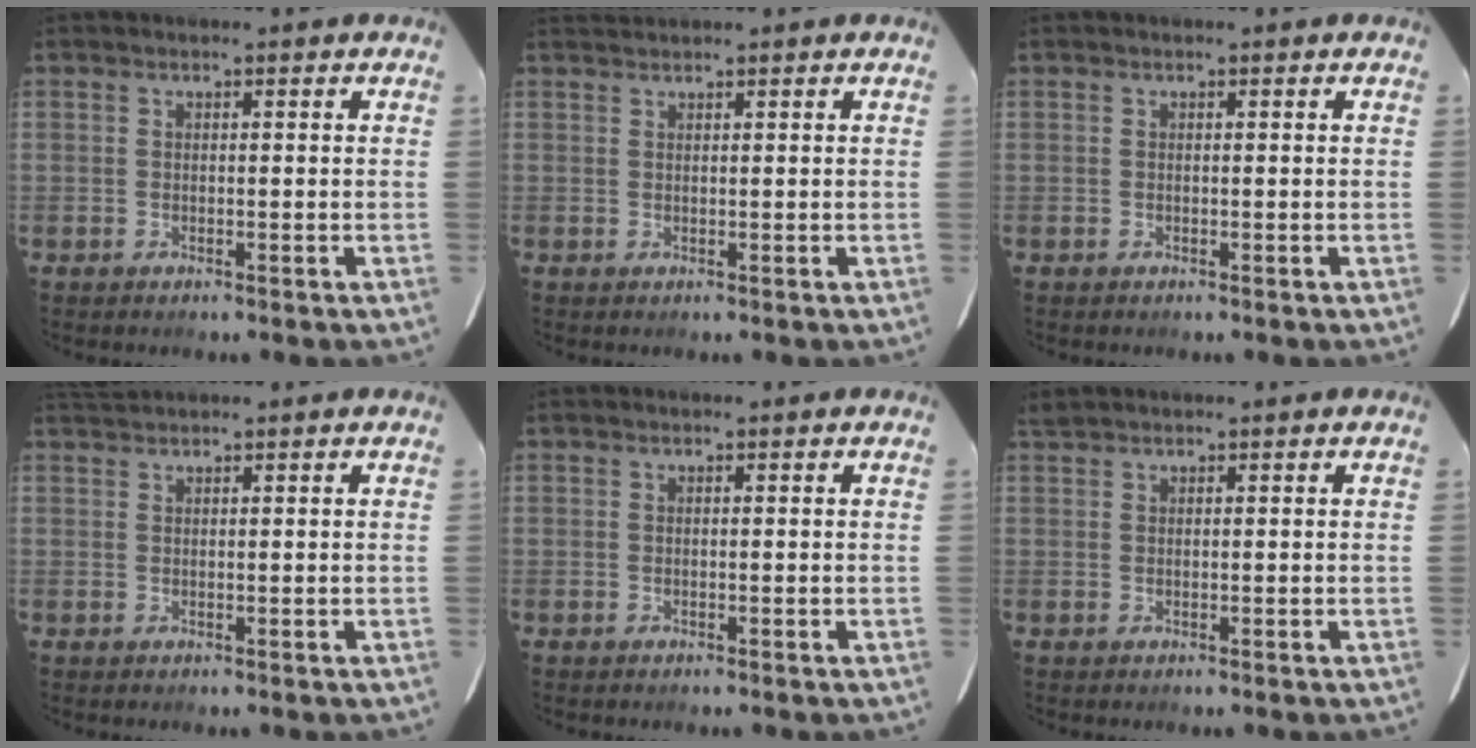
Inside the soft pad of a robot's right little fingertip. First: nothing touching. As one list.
[{"total": 1.3, "force": [1.3, -0.4, 0.0], "torque": [-0.003, 0.014, 0.033]}, {"total": 0.0}, {"total": 1.6, "force": [1.6, -0.4, 0.1], "torque": [-0.007, 0.016, 0.040]}, {"total": 0.0}, {"total": 0.9, "force": [0.9, -0.1, 0.1], "torque": [-0.009, 0.013, 0.026]}]